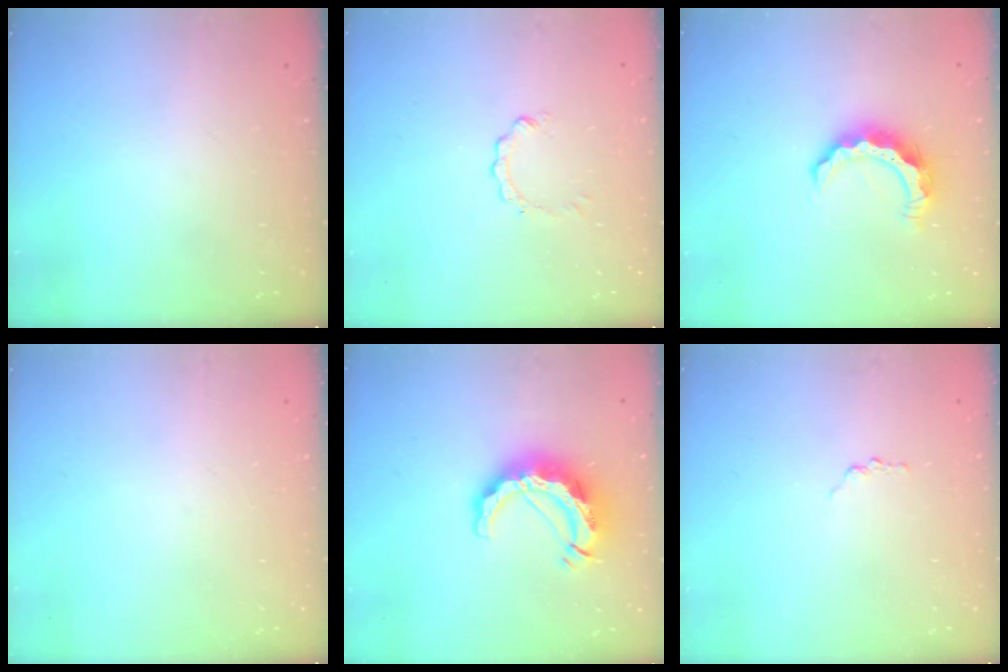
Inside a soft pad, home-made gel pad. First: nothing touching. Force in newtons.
{"total": 0.0}
{"total": 8.5, "press": 8.5, "slide": 0.6}
{"total": 0.0}
{"total": 13.2, "press": 13.2, "slide": 1.4}
{"total": 0.8, "press": 0.8, "slide": 0.1}